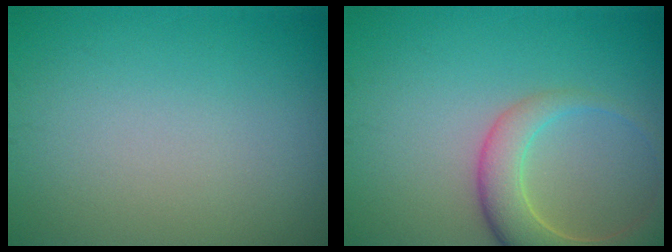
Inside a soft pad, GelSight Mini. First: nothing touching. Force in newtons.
{"total": 5.7, "press": 5.7, "slide": 0.8}